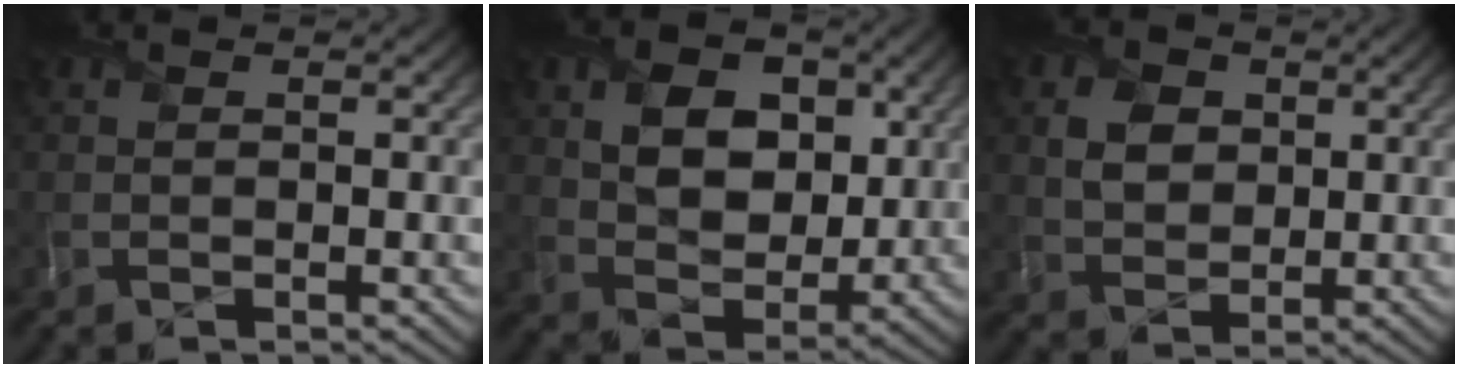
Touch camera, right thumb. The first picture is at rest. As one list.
[{"total": 9.0, "force": [2.8, 6.2, 5.8], "torque": [-0.113, -0.002, 0.039]}, {"total": 4.7, "force": [1.5, 3.7, 2.5], "torque": [-0.059, 0.003, 0.024]}]